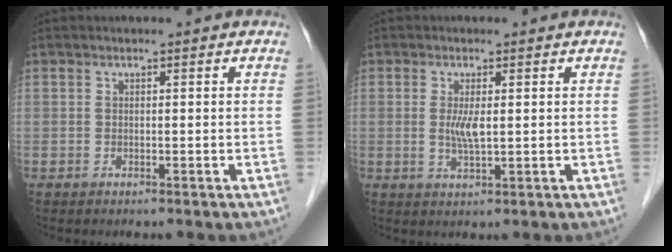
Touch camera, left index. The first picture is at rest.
{"total": 3.0, "force": [0.3, 0.6, 3.0], "torque": [-0.066, -0.005, 0.006]}